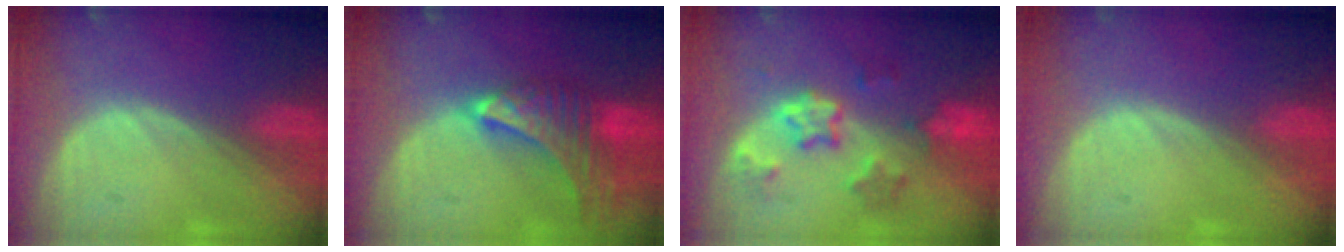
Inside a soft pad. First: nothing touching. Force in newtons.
{"total": 9.6, "press": 8.5, "slide": 4.4}
{"total": 6.7, "press": 6.3, "slide": 2.4}
{"total": 0.0}